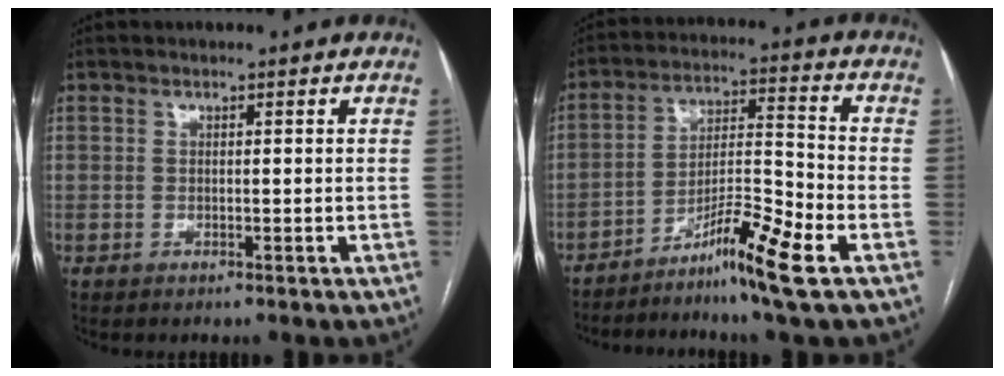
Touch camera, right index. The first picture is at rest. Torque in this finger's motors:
{"motor_torque": [1.20, -0.94, 0.17, 0.04]}